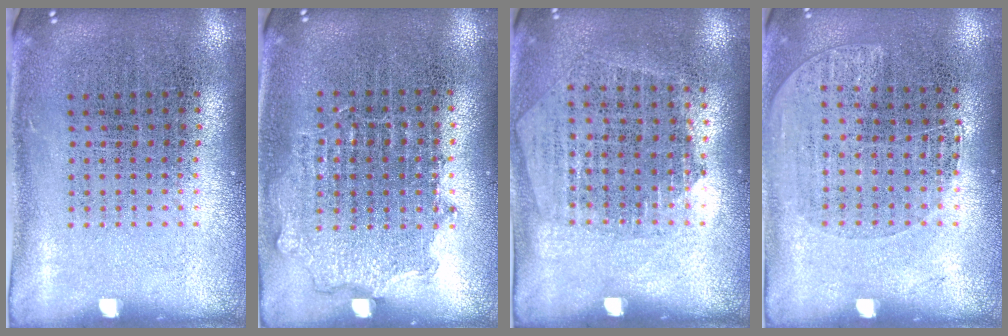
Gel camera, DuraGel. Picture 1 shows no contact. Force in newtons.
{"total": 0.8, "press": 0.8, "slide": 0.2}
{"total": 1.3, "press": 1.1, "slide": 0.6}
{"total": 1.0, "press": 0.9, "slide": 0.5}